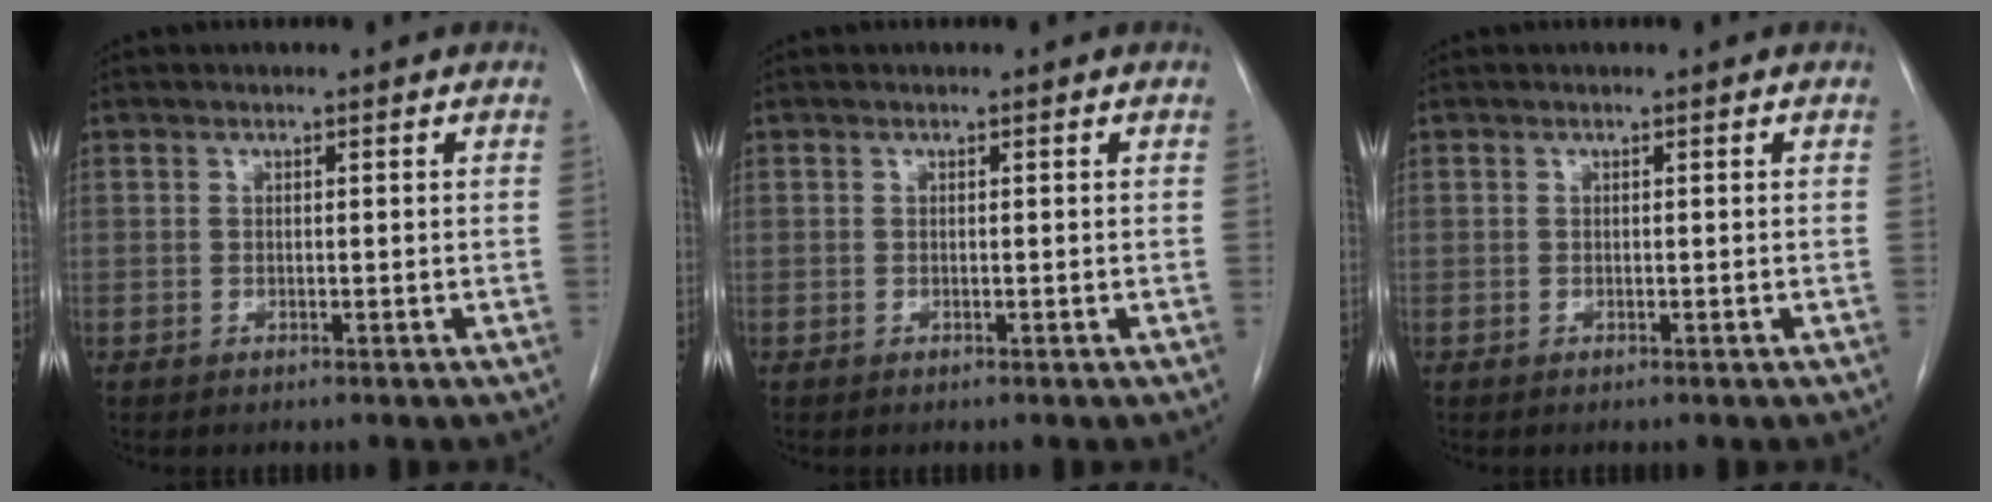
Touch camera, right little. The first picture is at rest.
{"total": 0.0}
{"total": 0.0}